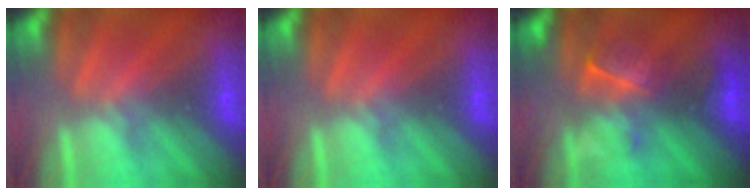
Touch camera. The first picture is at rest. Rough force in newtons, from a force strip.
{"total": 0.0}
{"total": 2.5}